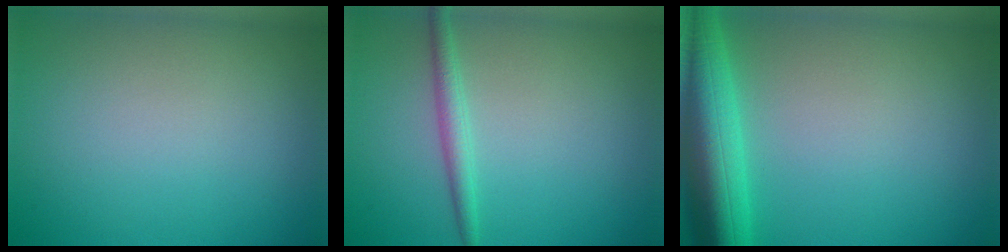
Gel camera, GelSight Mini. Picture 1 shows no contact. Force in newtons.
{"total": 1.9, "press": 1.9, "slide": 0.1}
{"total": 8.2, "press": 8.1, "slide": 0.4}